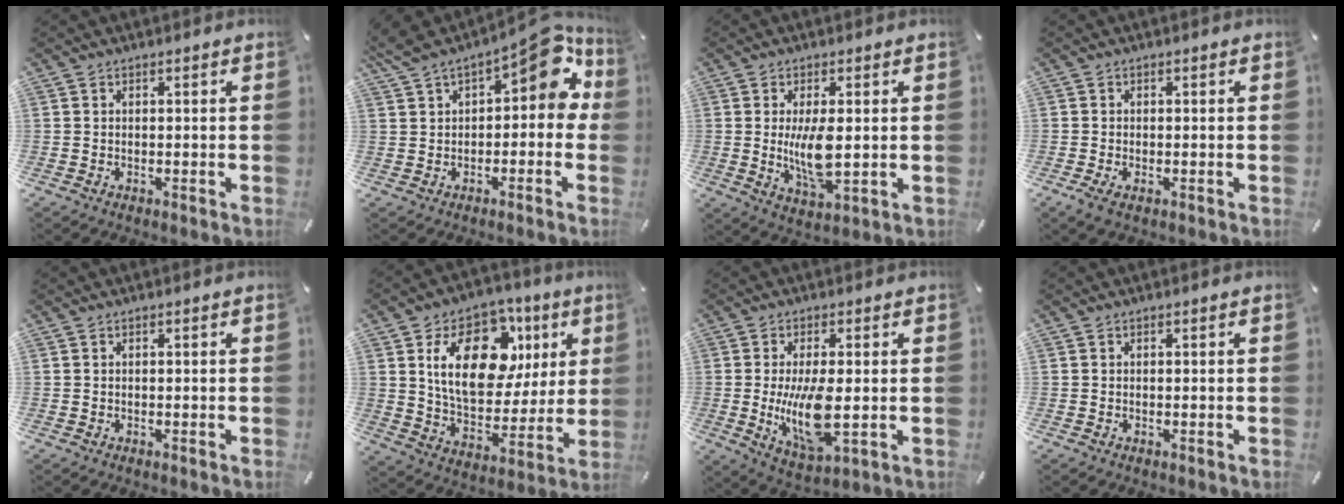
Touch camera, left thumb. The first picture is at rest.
{"total": 12.8, "force": [5.3, 6.5, 9.7], "torque": [-0.126, -0.027, 0.090]}
{"total": 8.9, "force": [0.4, 3.4, 8.2], "torque": [-0.167, -0.019, 0.000]}
{"total": 1.6, "force": [-0.4, 0.9, 1.2], "torque": [-0.021, 0.001, -0.008]}
{"total": 0.0}
{"total": 20.7, "force": [7.9, 13.0, 14.0], "torque": [-0.222, -0.013, 0.140]}
{"total": 12.4, "force": [-0.8, 5.0, 11.3], "torque": [-0.239, -0.028, -0.013]}
{"total": 0.0}